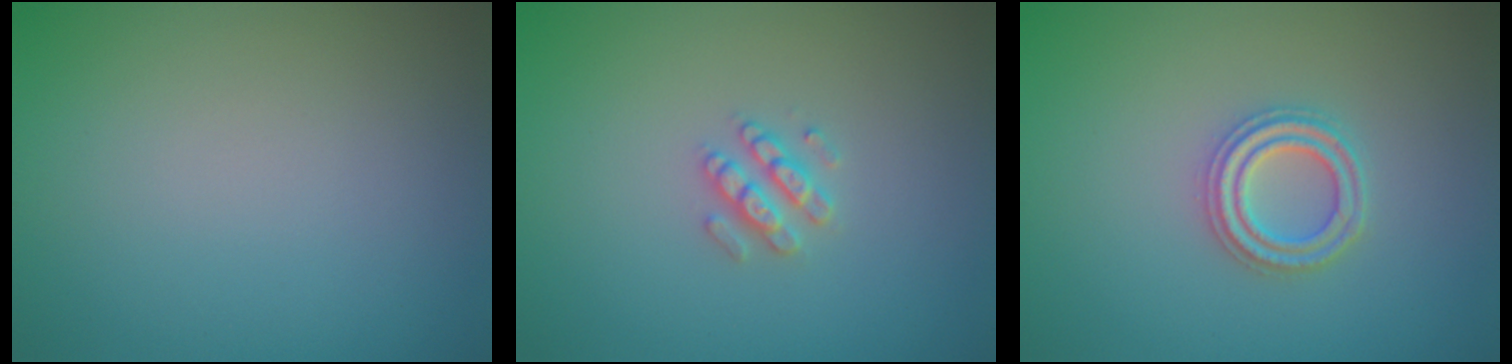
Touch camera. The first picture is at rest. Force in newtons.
{"total": 2.1, "press": 2.0, "slide": 0.5}
{"total": 2.7, "press": 2.6, "slide": 0.7}